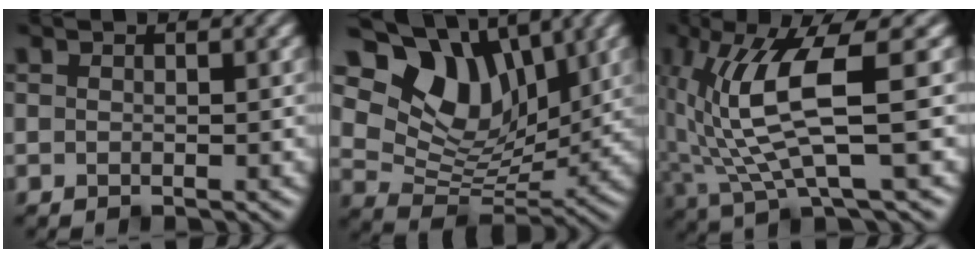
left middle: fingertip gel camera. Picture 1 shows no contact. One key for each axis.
{"total": 10.5, "fx": 4.9, "fy": 6.7, "fz": 6.4, "tx": -0.119, "ty": -0.007, "tz": 0.091}
{"total": 7.4, "fx": 0.8, "fy": 1.8, "fz": 7.1, "tx": -0.158, "ty": -0.009, "tz": 0.022}